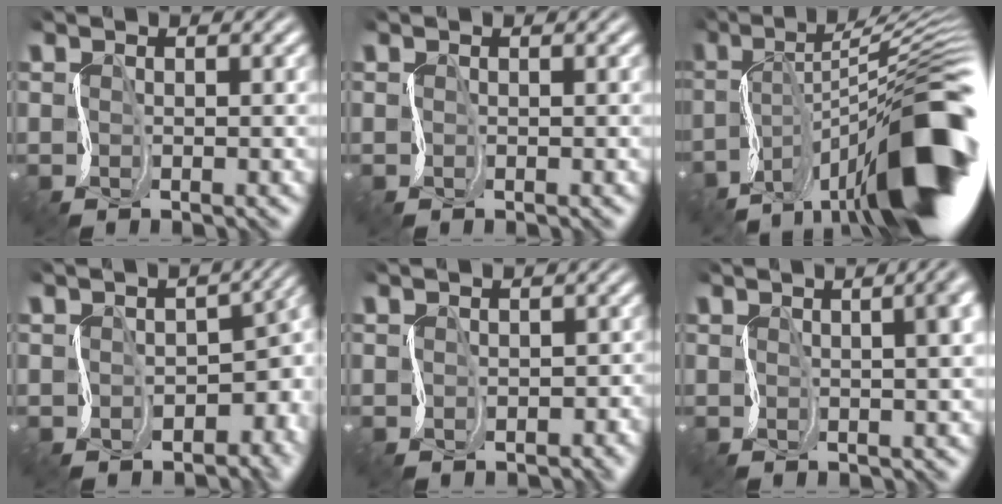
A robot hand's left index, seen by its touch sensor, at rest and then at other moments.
{"total": 0.0}
{"total": 15.4, "force": [-5.7, 4.5, 13.5], "torque": [-0.187, 0.019, -0.104]}
{"total": 8.1, "force": [-3.0, 4.8, 5.9], "torque": [-0.043, -0.016, -0.028]}
{"total": 1.8, "force": [-1.0, 1.3, 0.7], "torque": [0.000, -0.005, -0.015]}
{"total": 8.3, "force": [1.9, 4.4, 6.8], "torque": [-0.033, 0.042, -0.013]}